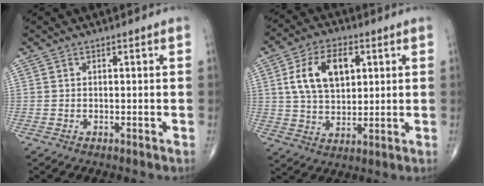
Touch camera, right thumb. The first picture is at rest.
{"total": 12.1, "force": [3.4, 7.3, 9.0], "torque": [-0.144, -0.002, 0.062]}